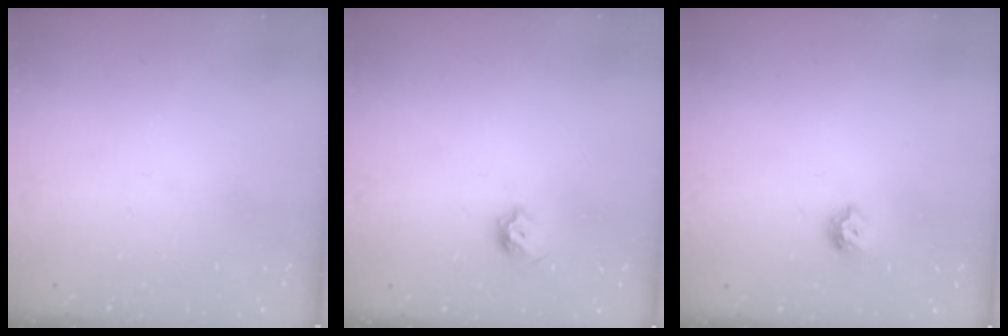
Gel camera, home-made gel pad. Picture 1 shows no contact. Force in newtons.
{"total": 4.9, "press": 4.8, "slide": 1.0}
{"total": 6.6, "press": 6.5, "slide": 1.2}